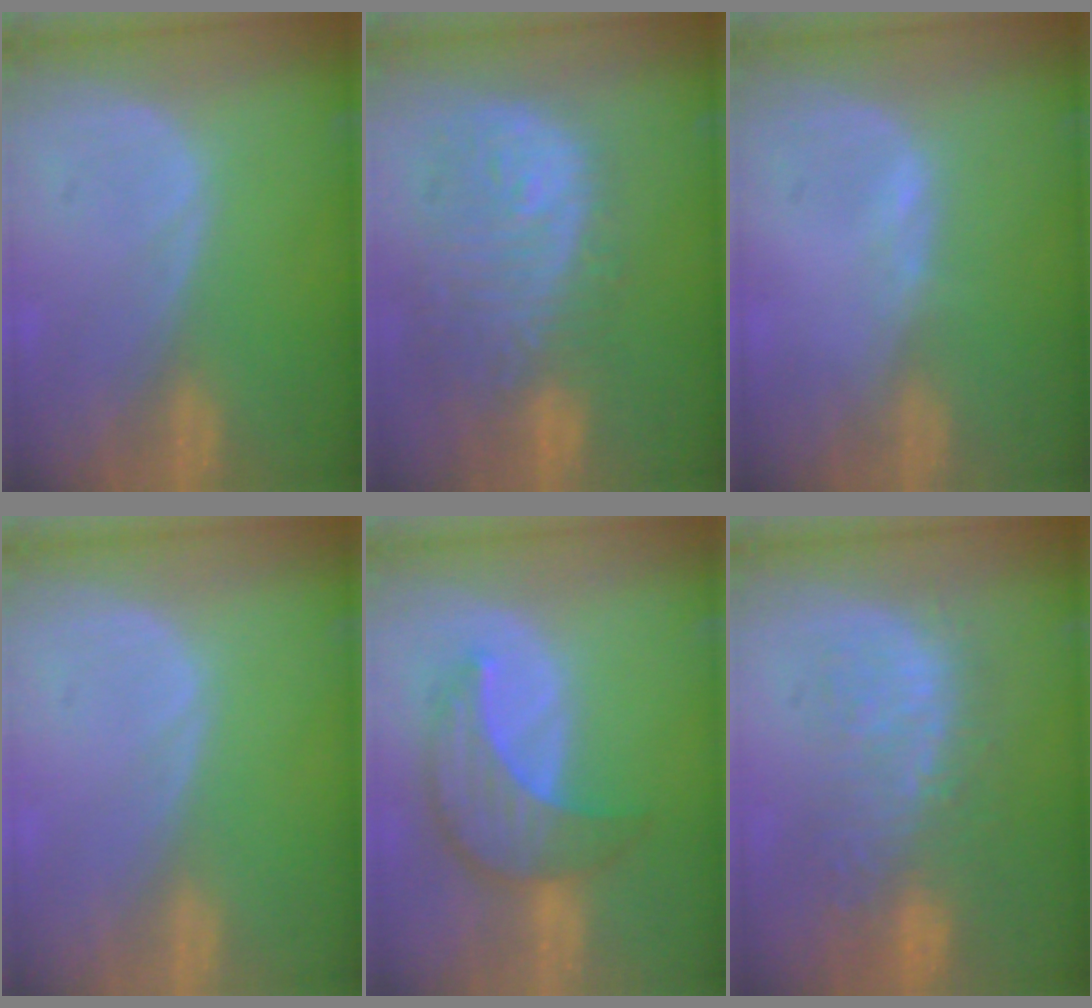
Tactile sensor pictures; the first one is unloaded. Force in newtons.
{"total": 12.1, "press": 10.8, "slide": 5.6}
{"total": 0.6, "press": 0.5, "slide": 0.4}
{"total": 0.0}
{"total": 7.8, "press": 7.5, "slide": 2.2}
{"total": 11.0, "press": 9.6, "slide": 5.5}